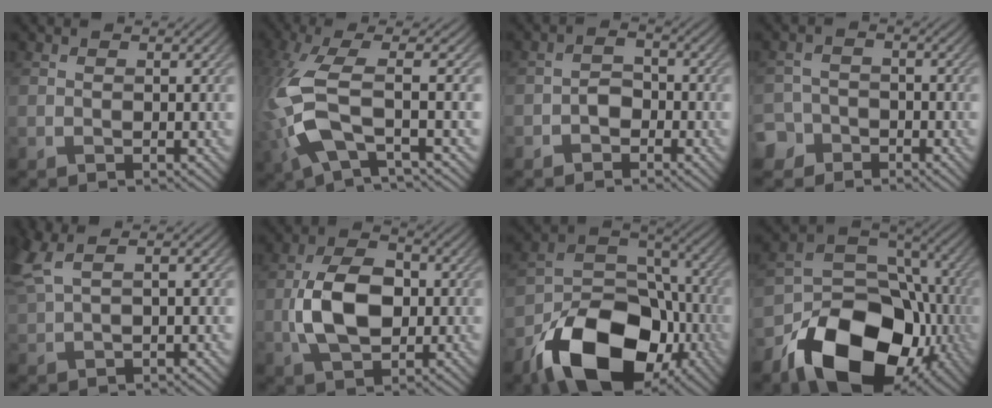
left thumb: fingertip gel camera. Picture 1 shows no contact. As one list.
[{"total": 9.8, "force": [-1.7, 2.9, 9.2], "torque": [-0.215, 0.007, -0.049]}, {"total": 2.5, "force": [-1.3, 1.8, 1.1], "torque": [-0.017, 0.008, -0.028]}, {"total": 4.6, "force": [-3.1, 3.3, 0.6], "torque": [-0.003, -0.001, -0.064]}, {"total": 4.8, "force": [2.3, 1.6, 4.0], "torque": [-0.108, 0.019, 0.050]}, {"total": 9.2, "force": [-0.7, 5.8, 7.2], "torque": [-0.157, 0.003, -0.018]}, {"total": 17.0, "force": [-8.8, 10.4, 10.1], "torque": [-0.175, -0.041, -0.157]}, {"total": 17.7, "force": [-8.0, 12.0, 10.4], "torque": [-0.180, -0.044, -0.136]}]